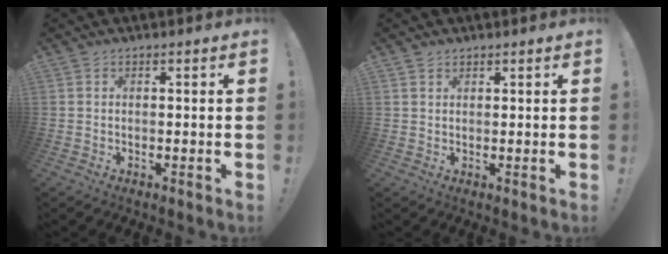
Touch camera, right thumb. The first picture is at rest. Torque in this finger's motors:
{"motor_torque": [0.11, -0.22, -0.11, -0.14, 0.08]}